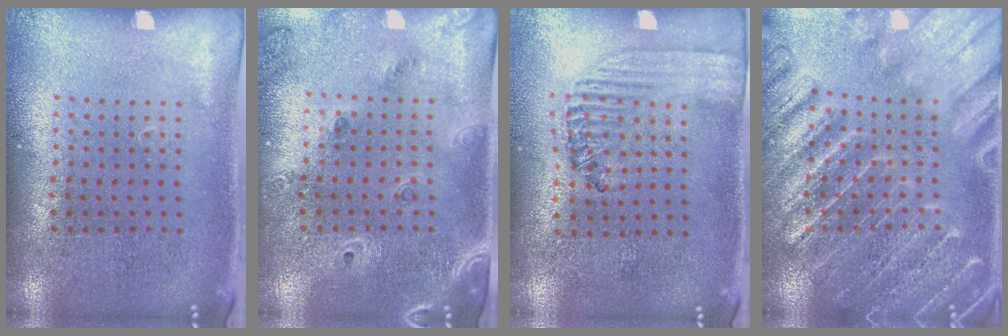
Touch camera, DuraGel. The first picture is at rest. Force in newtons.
{"total": 1.5, "press": 1.4, "slide": 0.5}
{"total": 1.4, "press": 1.2, "slide": 0.6}
{"total": 3.5, "press": 3.5, "slide": 0.4}